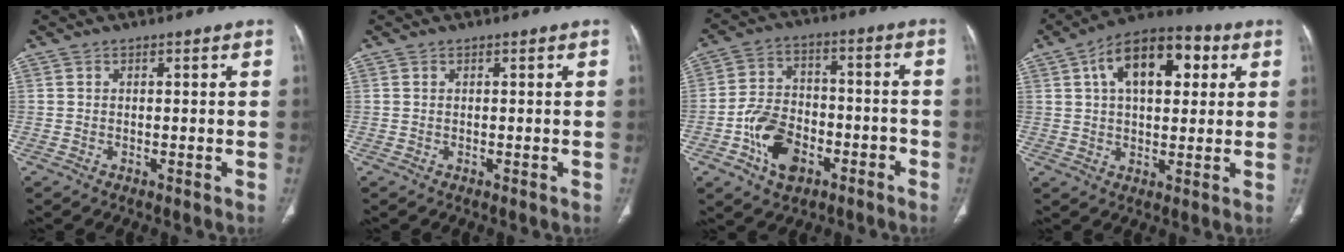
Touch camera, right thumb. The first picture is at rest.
{"total": 0.0}
{"total": 12.1, "force": [-5.6, 7.9, 7.3], "torque": [-0.107, 0.037, -0.094]}
{"total": 15.6, "force": [5.1, 8.4, 12.1], "torque": [-0.164, 0.016, 0.075]}